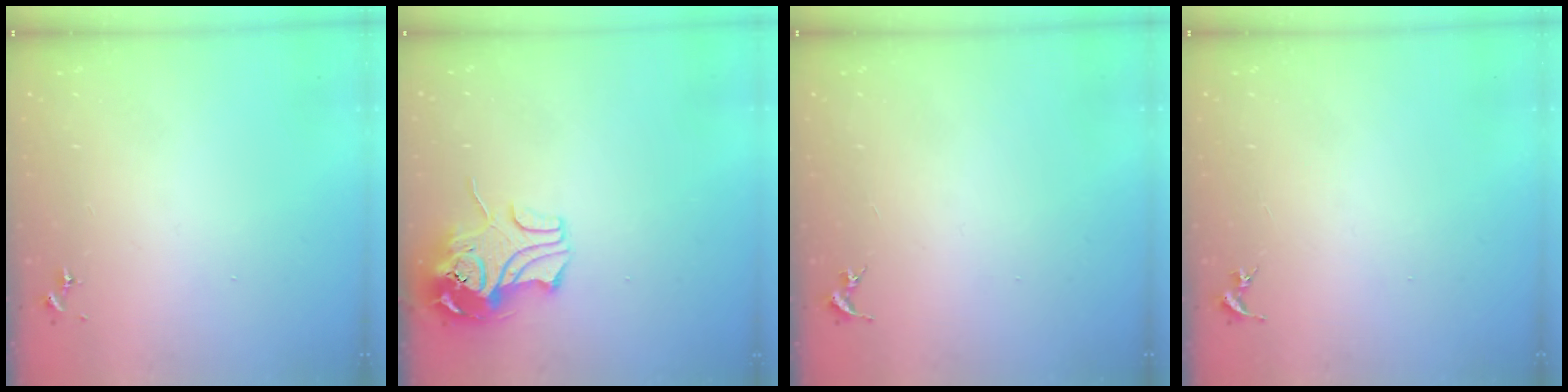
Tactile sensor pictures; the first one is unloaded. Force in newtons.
{"total": 10.8, "press": 10.6, "slide": 1.6}
{"total": 0.0}
{"total": 0.0}